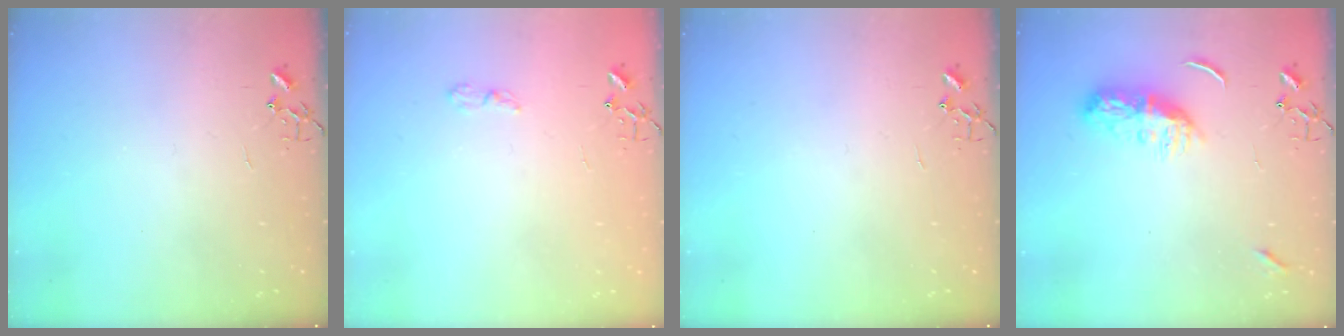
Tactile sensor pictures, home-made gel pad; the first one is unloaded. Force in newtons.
{"total": 4.8, "press": 4.8, "slide": 0.5}
{"total": 0.0}
{"total": 9.6, "press": 9.6, "slide": 0.5}